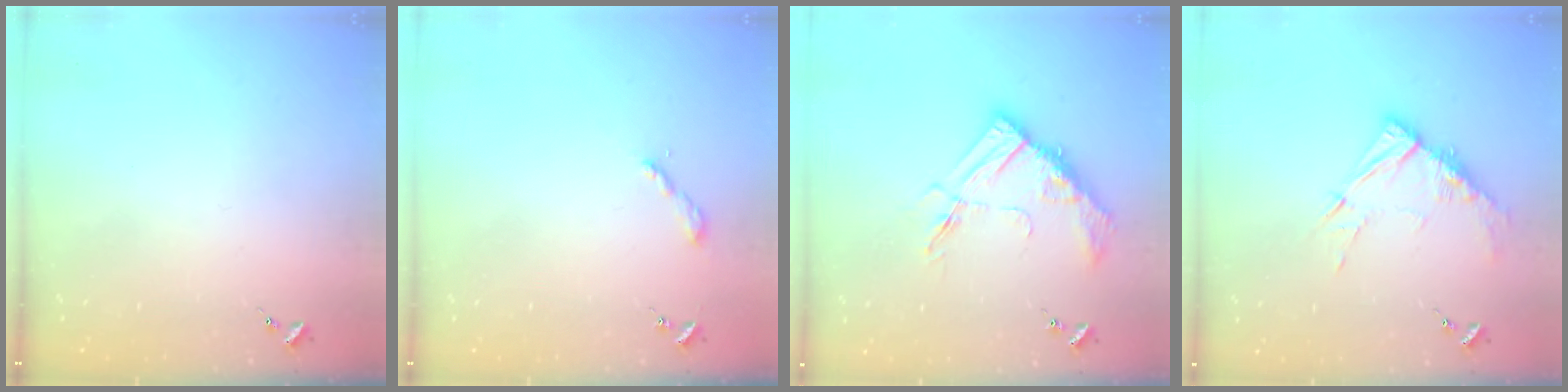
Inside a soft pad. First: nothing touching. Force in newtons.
{"total": 2.2, "press": 2.2, "slide": 0.2}
{"total": 14.1, "press": 14.0, "slide": 1.1}
{"total": 11.3, "press": 11.2, "slide": 1.1}